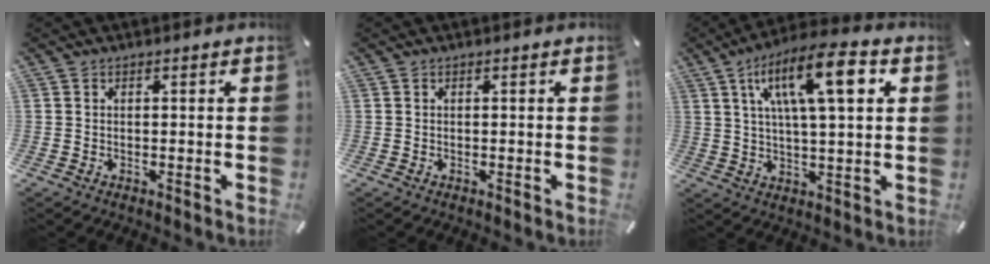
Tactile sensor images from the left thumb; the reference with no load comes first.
{"total": 0.0}
{"total": 15.9, "force": [6.3, 5.2, 13.7], "torque": [-0.231, -0.001, 0.099]}